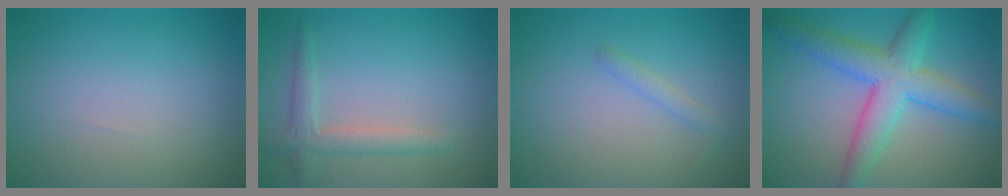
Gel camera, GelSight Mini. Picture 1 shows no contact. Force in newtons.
{"total": 2.5, "press": 2.5, "slide": 0.3}
{"total": 1.1, "press": 1.1, "slide": 0.0}
{"total": 6.3, "press": 6.3, "slide": 0.0}